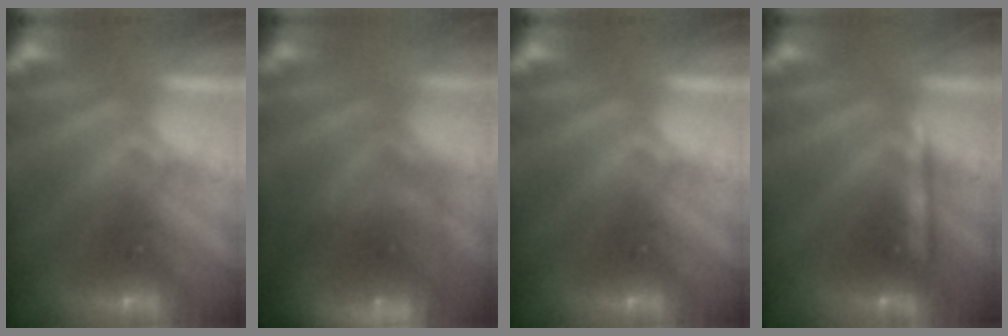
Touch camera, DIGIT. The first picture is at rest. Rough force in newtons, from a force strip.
{"total": 7.4}
{"total": 0.0}
{"total": 2.1}